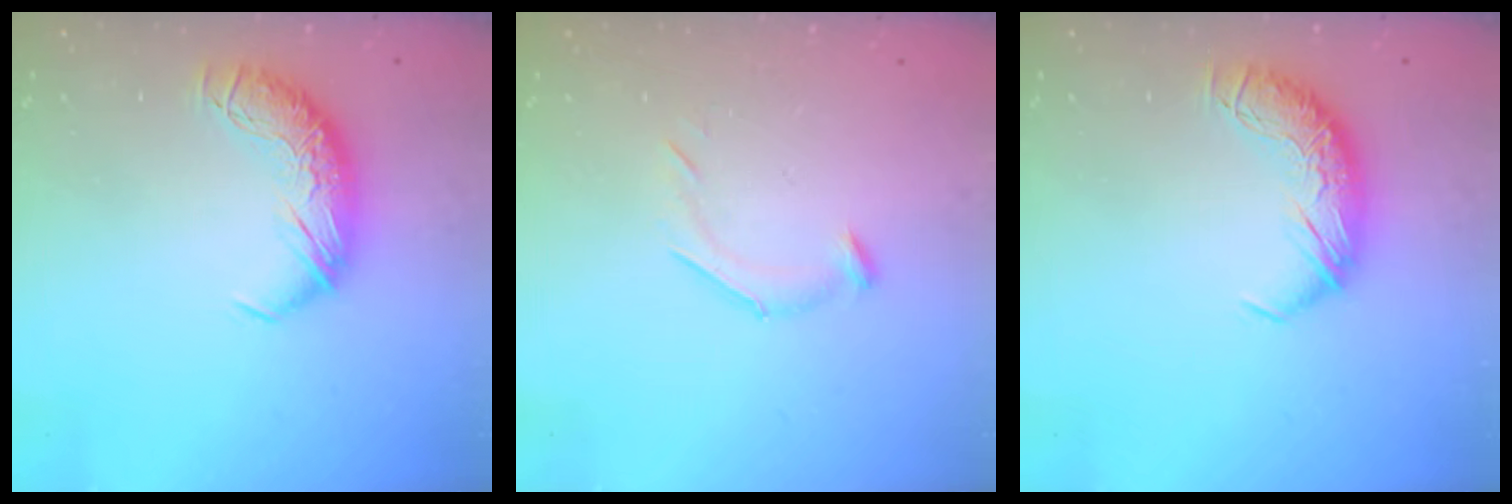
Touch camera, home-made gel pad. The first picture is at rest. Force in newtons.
{"total": 6.4, "press": 6.3, "slide": 0.9}
{"total": 0.0}